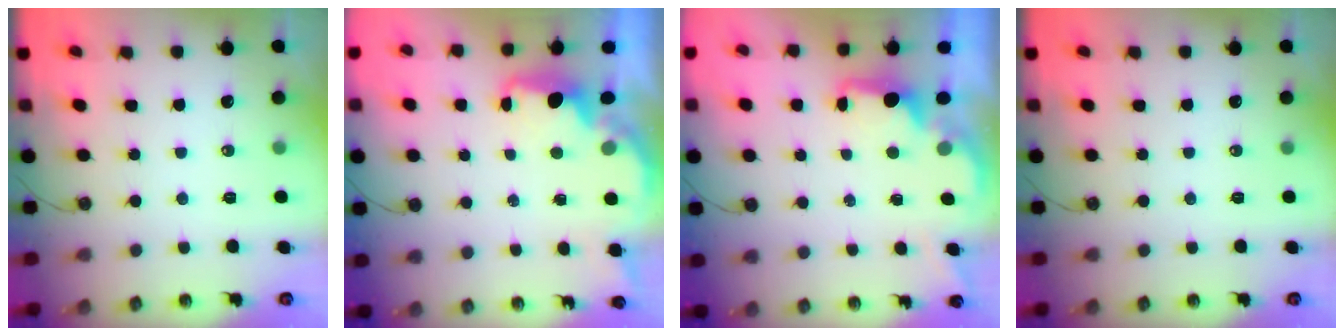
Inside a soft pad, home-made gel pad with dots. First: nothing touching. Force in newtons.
{"total": 2.2, "press": 2.1, "slide": 0.8}
{"total": 1.9, "press": 1.7, "slide": 0.8}
{"total": 0.0}